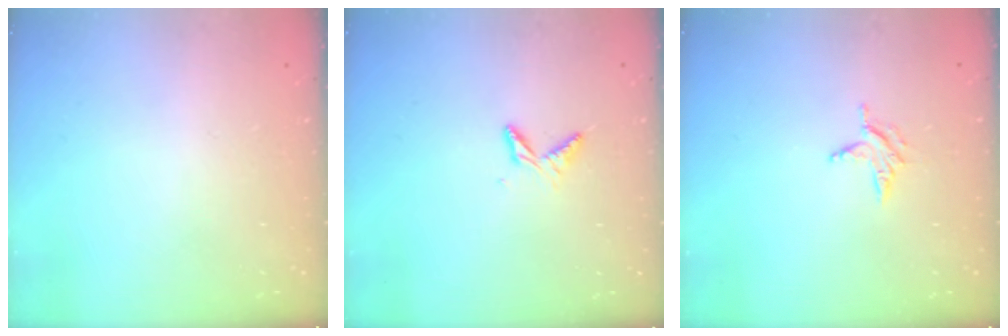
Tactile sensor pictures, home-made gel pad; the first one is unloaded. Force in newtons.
{"total": 5.6, "press": 5.5, "slide": 0.5}
{"total": 3.9, "press": 3.9, "slide": 0.4}